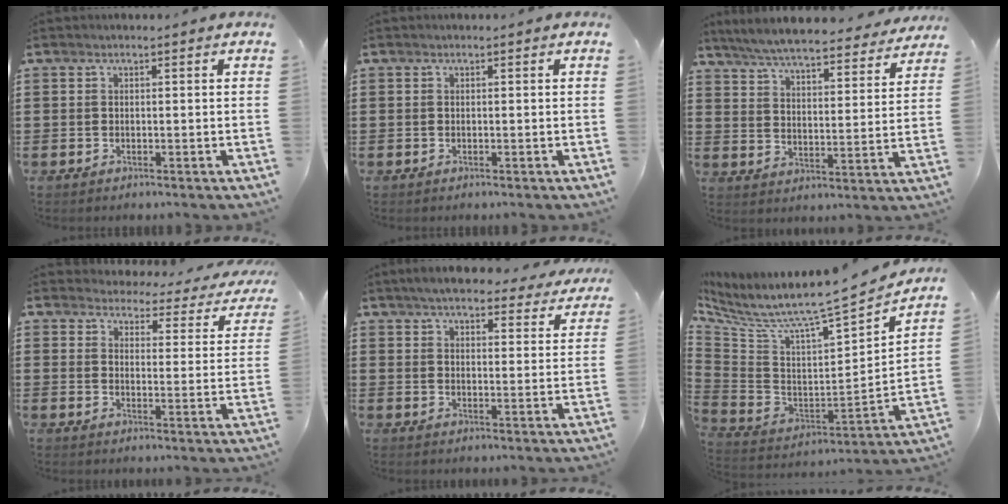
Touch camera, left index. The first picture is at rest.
{"total": 0.0}
{"total": 6.4, "force": [6.2, -0.1, 1.7], "torque": [-0.063, -0.041, 0.107]}
{"total": 3.5, "force": [3.4, 0.4, 0.4], "torque": [-0.030, -0.028, 0.054]}
{"total": 5.5, "force": [5.2, 0.5, 1.9], "torque": [-0.056, -0.020, 0.093]}
{"total": 6.0, "force": [4.8, 0.1, 3.6], "torque": [-0.094, -0.058, 0.066]}